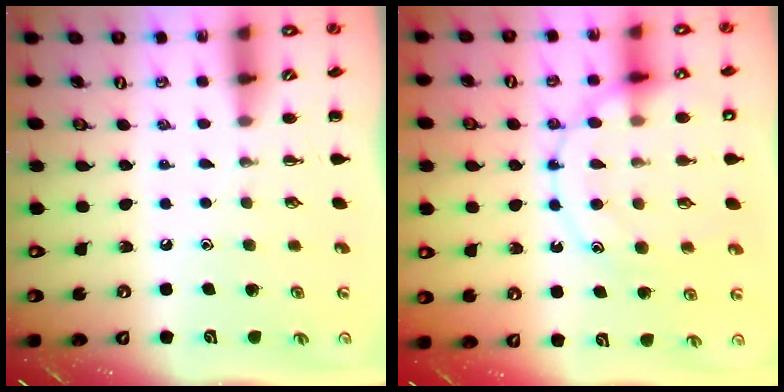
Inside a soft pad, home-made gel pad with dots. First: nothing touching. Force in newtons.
{"total": 15.4, "press": 15.4, "slide": 1.5}